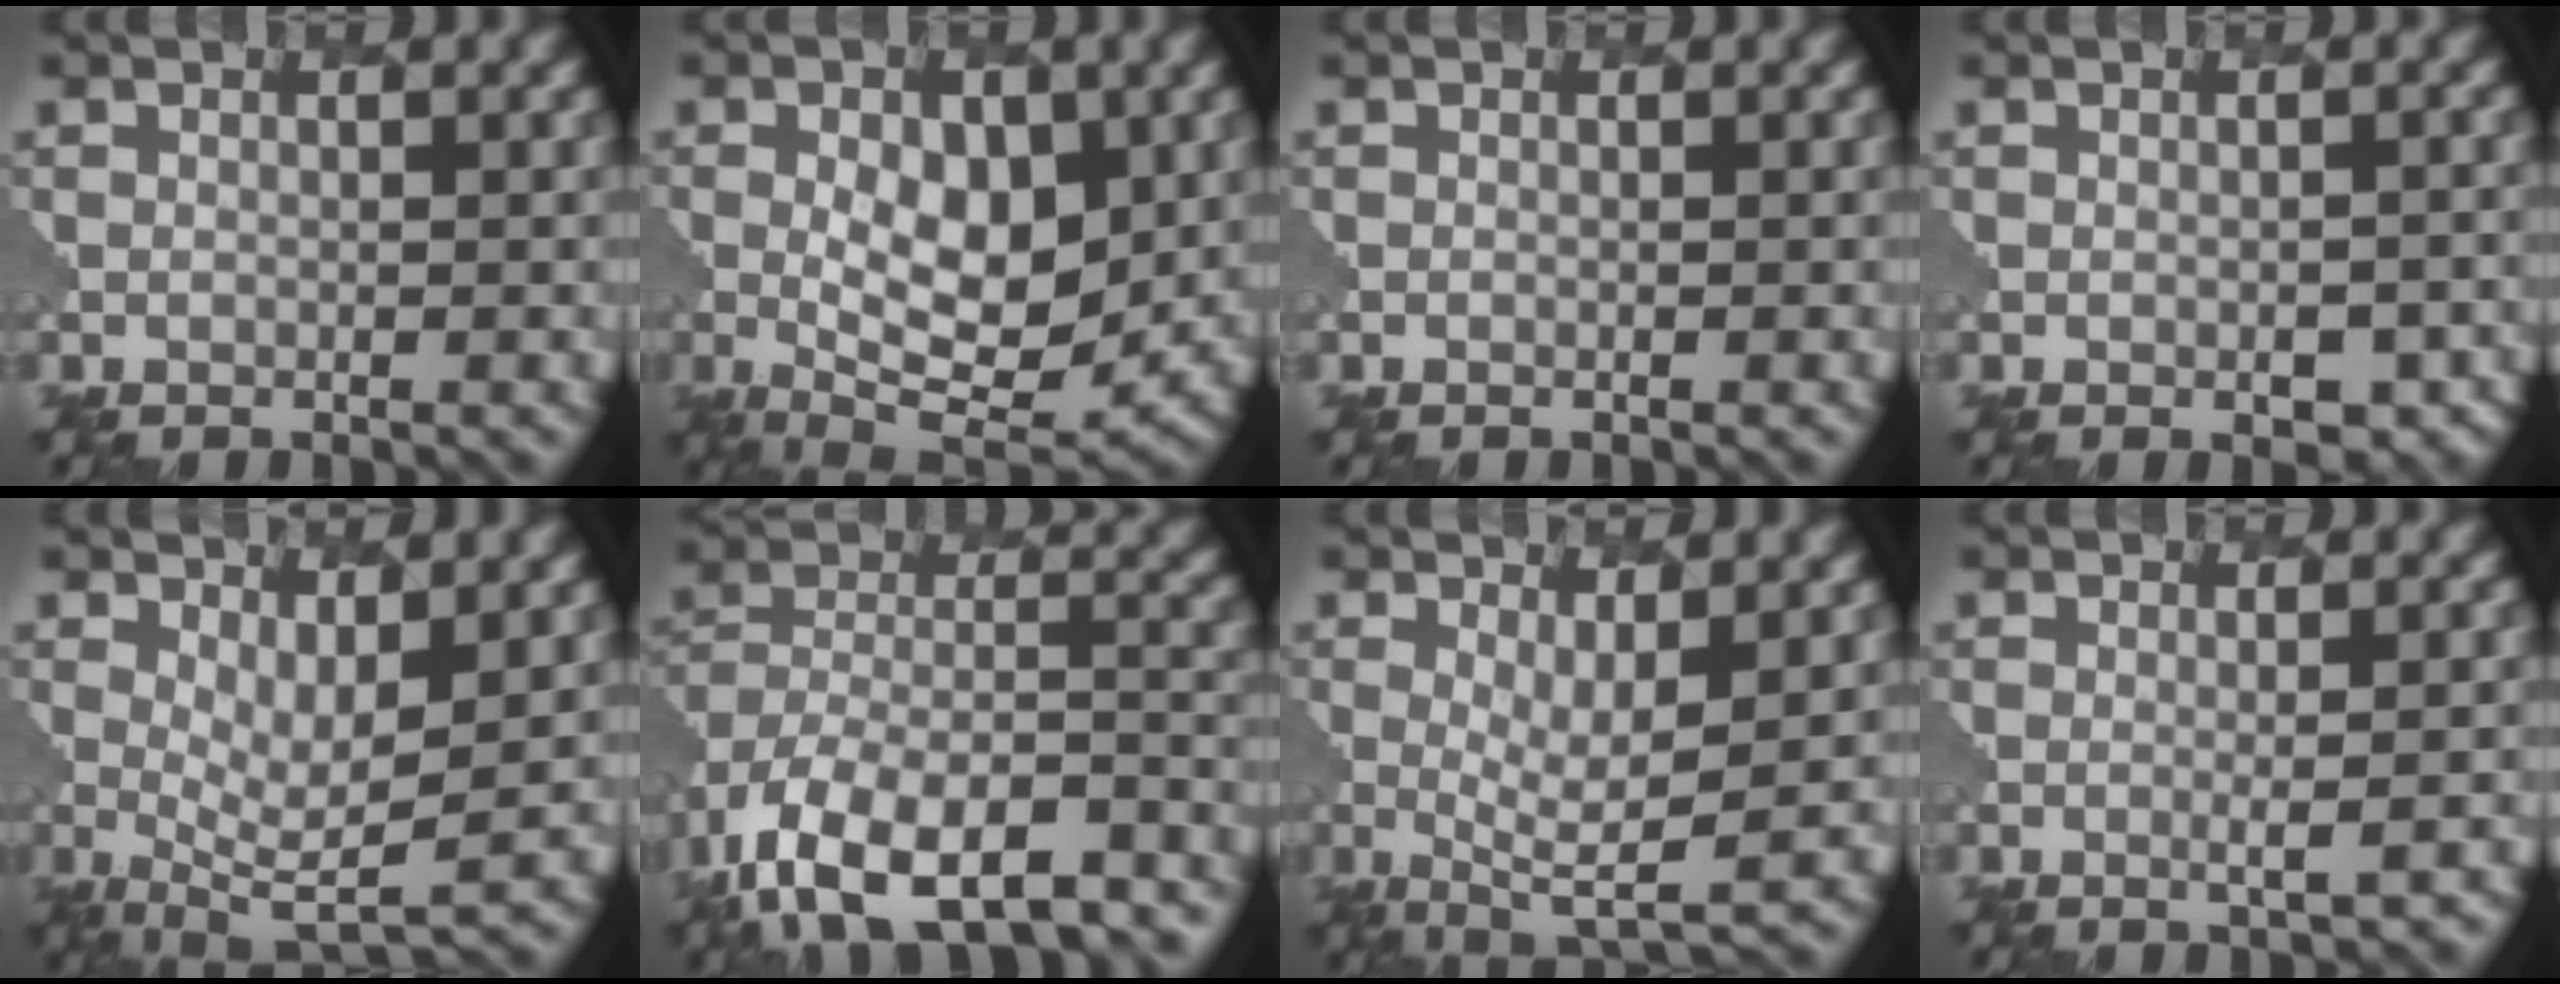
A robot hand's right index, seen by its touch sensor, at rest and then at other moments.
{"total": 8.2, "force": [0.0, 4.3, 6.9], "torque": [-0.102, -0.002, -0.004]}
{"total": 0.0}
{"total": 3.5, "force": [-1.6, 1.9, 2.5], "torque": [-0.027, -0.004, -0.009]}
{"total": 4.3, "force": [1.0, 1.4, 4.0], "torque": [-0.072, -0.012, 0.020]}
{"total": 17.9, "force": [-13.6, 8.2, 8.3], "torque": [-0.157, -0.030, -0.188]}
{"total": 3.9, "force": [0.6, 1.0, 3.7], "torque": [-0.067, -0.010, 0.010]}
{"total": 2.0, "force": [-0.3, 0.6, 1.9], "torque": [-0.026, 0.003, -0.005]}